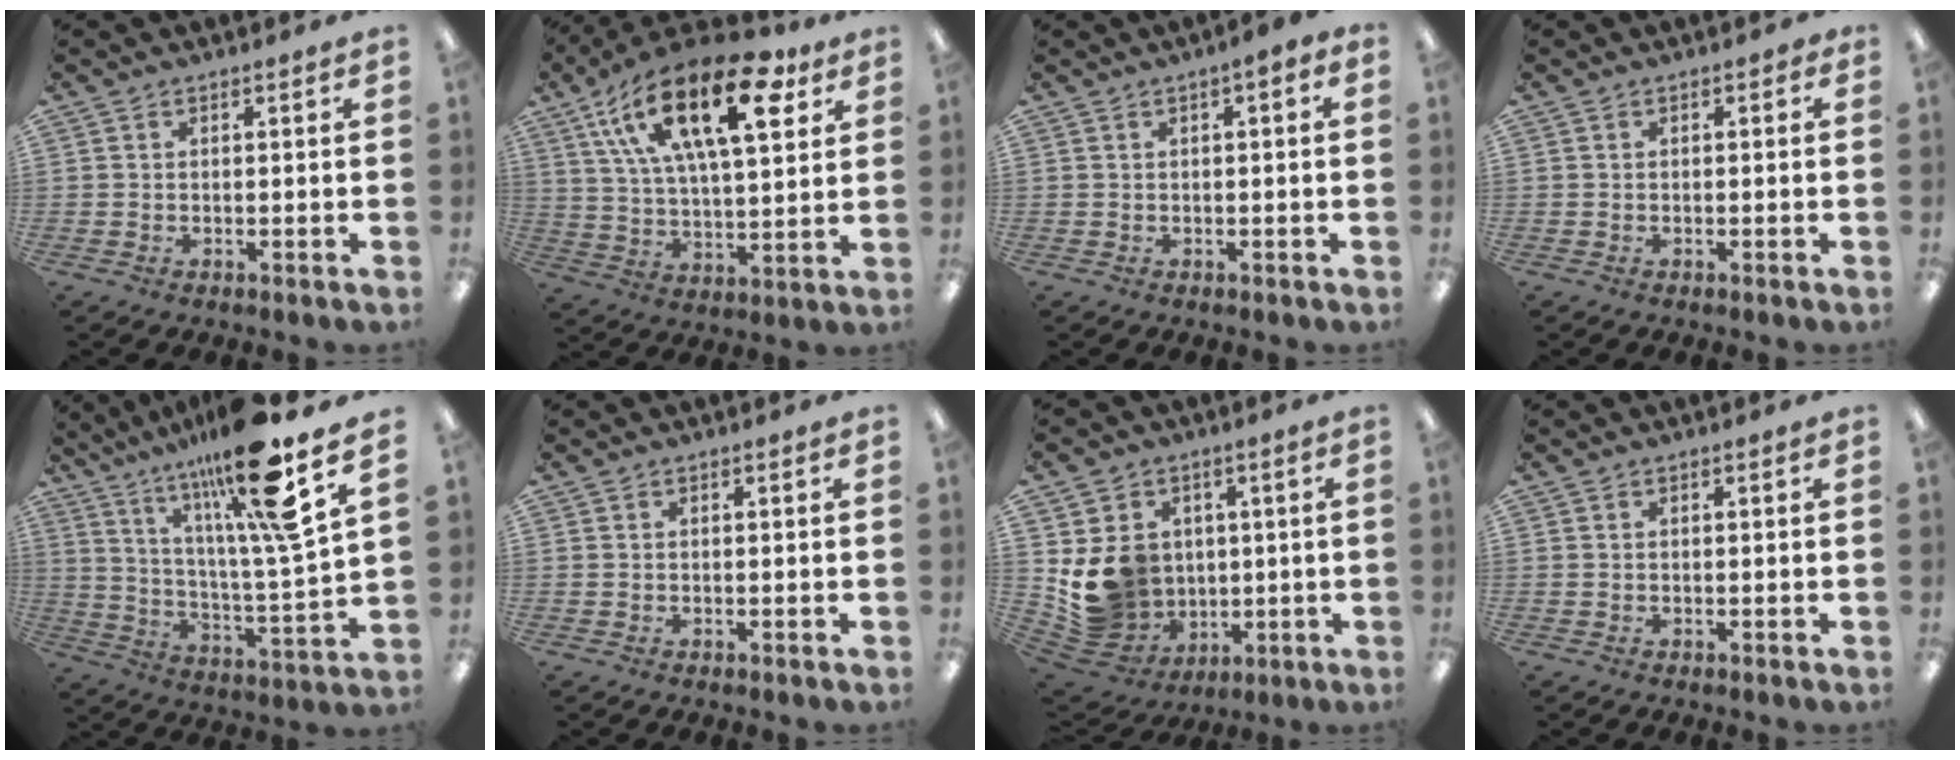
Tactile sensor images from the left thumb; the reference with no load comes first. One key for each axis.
{"total": 24.2, "fx": 12.1, "fy": 10.7, "fz": 18.0, "tx": -0.309, "ty": -0.044, "tz": 0.201}
{"total": 2.0, "fx": 0.2, "fy": 0.6, "fz": 1.9, "tx": -0.036, "ty": 0.007, "tz": 0.002}
{"total": 0.6, "fx": -0.3, "fy": 0.4, "fz": 0.2, "tx": -0.004, "ty": 0.002, "tz": -0.007}
{"total": 21.8, "fx": 15.8, "fy": 2.0, "fz": 14.8, "tx": -0.262, "ty": -0.088, "tz": 0.244}
{"total": 0.0}
{"total": 11.5, "fx": 2.1, "fy": 10.8, "fz": 3.4, "tx": -0.089, "ty": -0.021, "tz": 0.055}
{"total": 0.0}